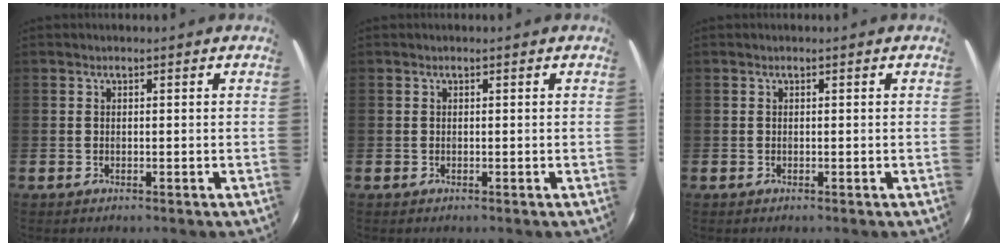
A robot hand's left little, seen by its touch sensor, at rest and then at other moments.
{"total": 0.0}
{"total": 0.0}